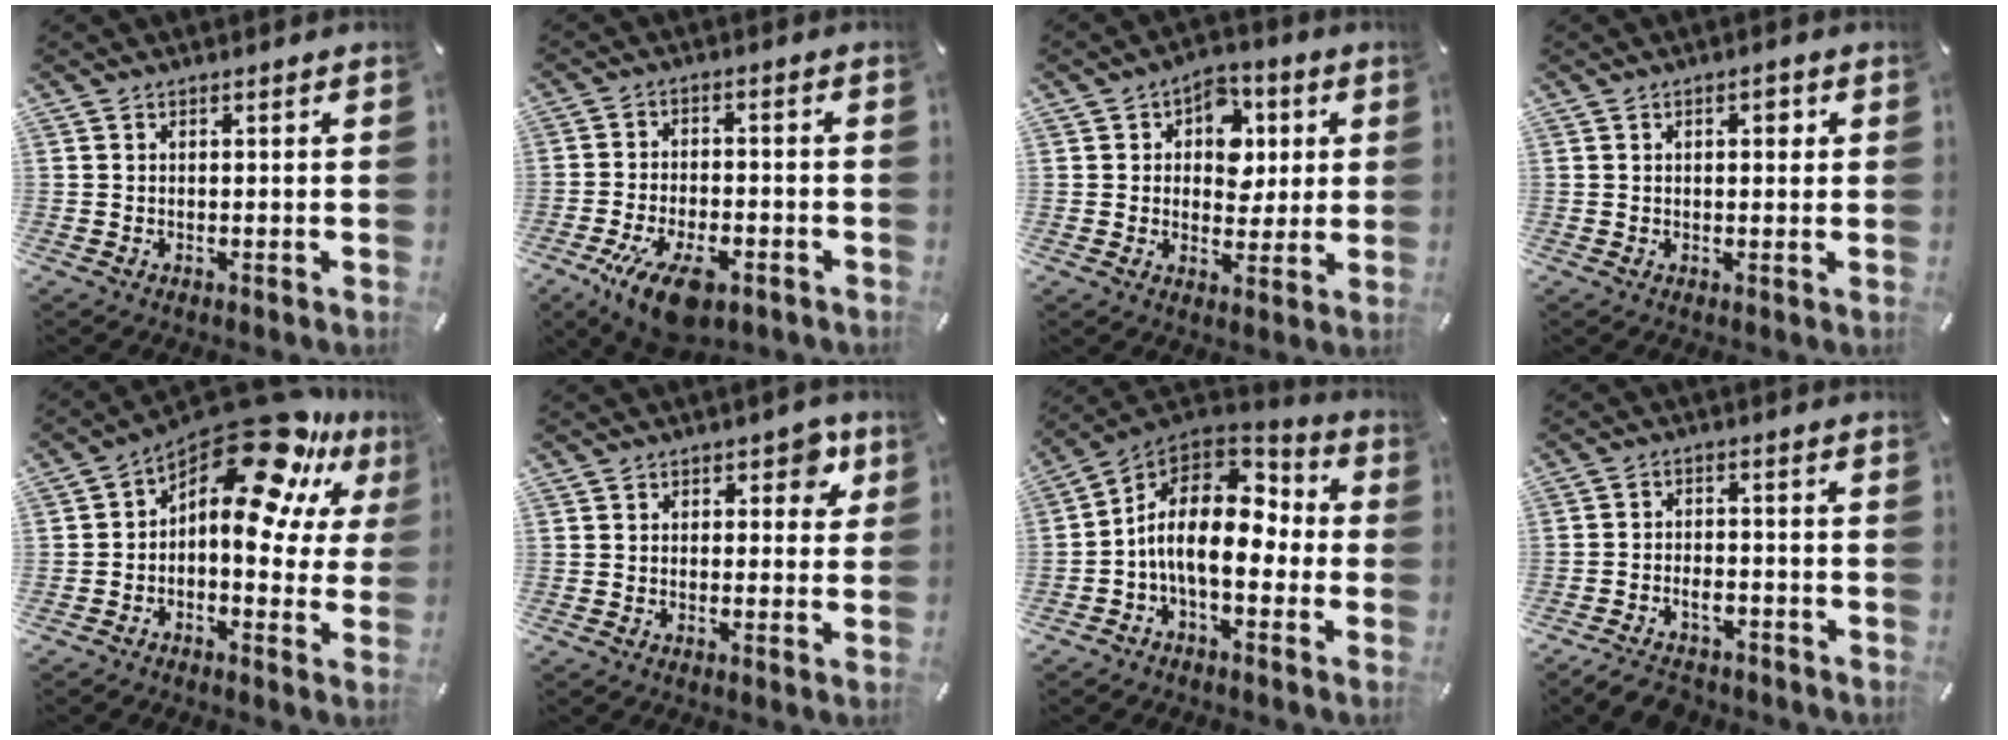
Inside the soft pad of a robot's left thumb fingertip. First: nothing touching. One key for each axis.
{"total": 11.0, "fx": -5.8, "fy": 5.3, "fz": 7.7, "tx": -0.149, "ty": 0.023, "tz": -0.101}
{"total": 8.7, "fx": 1.8, "fy": 7.4, "fz": 4.3, "tx": -0.047, "ty": -0.009, "tz": 0.027}
{"total": 2.5, "fx": 0.6, "fy": 1.4, "fz": 2.0, "tx": -0.026, "ty": 0.003, "tz": 0.004}
{"total": 20.3, "fx": 12.7, "fy": 8.6, "fz": 13.3, "tx": -0.187, "ty": -0.099, "tz": 0.212}
{"total": 5.7, "fx": 2.5, "fy": 3.6, "fz": 3.6, "tx": -0.023, "ty": -0.006, "tz": 0.034}
{"total": 15.2, "fx": -1.2, "fy": 8.5, "fz": 12.6, "tx": -0.230, "ty": 0.000, "tz": -0.020}
{"total": 5.6, "fx": -3.8, "fy": 3.2, "fz": 2.5, "tx": -0.043, "ty": 0.019, "tz": -0.071}